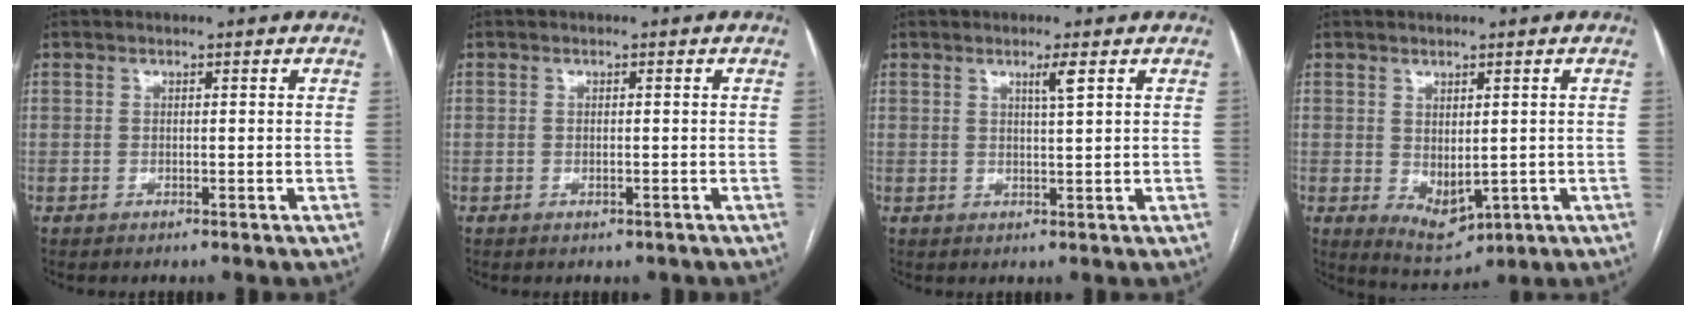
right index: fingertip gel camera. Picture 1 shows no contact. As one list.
[{"total": 0.5, "force": [-0.3, 0.2, 0.4], "torque": [-0.010, -0.002, -0.001]}, {"total": 2.1, "force": [1.2, -0.5, 1.6], "torque": [-0.031, -0.006, 0.022]}, {"total": 5.5, "force": [-0.8, 2.9, 4.7], "torque": [-0.077, -0.012, 0.011]}]